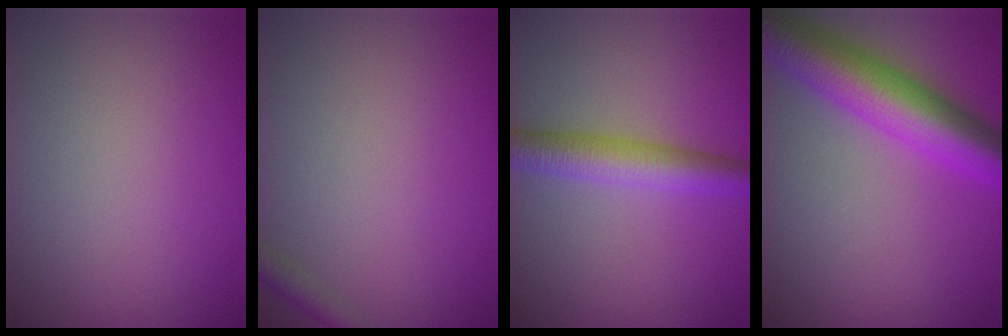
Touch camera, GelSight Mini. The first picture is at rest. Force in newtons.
{"total": 1.4, "press": 1.3, "slide": 0.1}
{"total": 4.3, "press": 4.3, "slide": 0.1}
{"total": 8.5, "press": 8.5, "slide": 0.2}